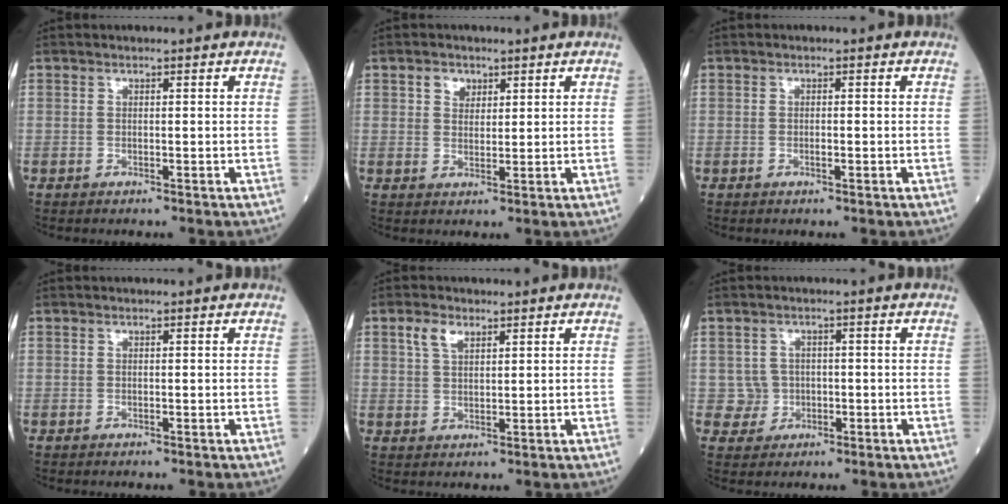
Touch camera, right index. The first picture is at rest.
{"total": 2.6, "force": [1.4, 1.9, 1.0], "torque": [-0.019, 0.004, 0.024]}
{"total": 0.7, "force": [-0.3, 0.2, 0.6], "torque": [-0.012, 0.000, -0.004]}
{"total": 0.0}
{"total": 3.2, "force": [1.9, 1.6, 2.1], "torque": [-0.047, 0.007, 0.041]}
{"total": 3.1, "force": [-0.3, 3.1, 0.1], "torque": [0.012, 0.008, -0.003]}